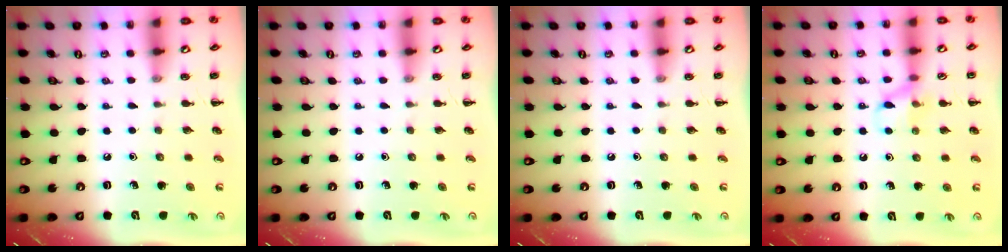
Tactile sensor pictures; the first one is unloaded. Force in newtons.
{"total": 0.0}
{"total": 0.0}
{"total": 8.2, "press": 8.1, "slide": 1.7}